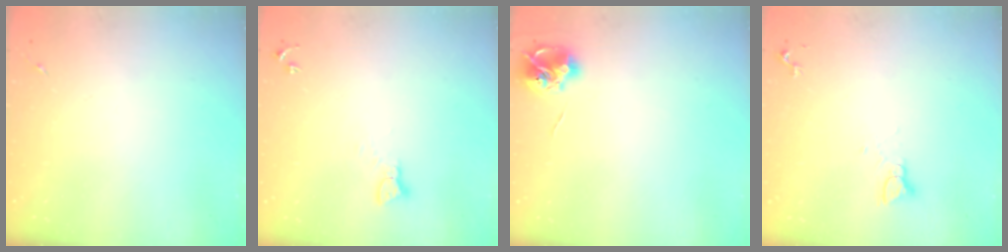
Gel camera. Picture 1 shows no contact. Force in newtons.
{"total": 2.3, "press": 2.3, "slide": 0.3}
{"total": 7.3, "press": 7.3, "slide": 0.6}
{"total": 2.8, "press": 2.8, "slide": 0.1}